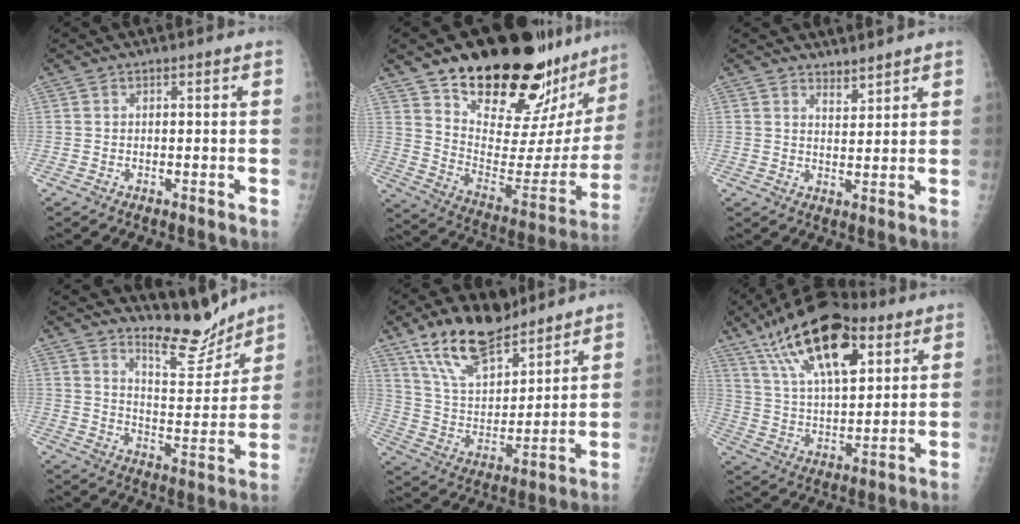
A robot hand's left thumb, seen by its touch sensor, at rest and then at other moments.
{"total": 31.7, "force": [23.9, 11.0, 17.8], "torque": [-0.229, -0.122, 0.348]}
{"total": 2.9, "force": [2.7, 0.9, 0.7], "torque": [0.003, -0.024, 0.045]}
{"total": 10.5, "force": [9.8, 2.3, 2.7], "torque": [-0.010, -0.091, 0.166]}
{"total": 17.5, "force": [12.9, 7.4, 9.2], "torque": [-0.125, -0.063, 0.239]}
{"total": 21.8, "force": [11.7, 9.6, 15.7], "torque": [-0.248, -0.026, 0.205]}